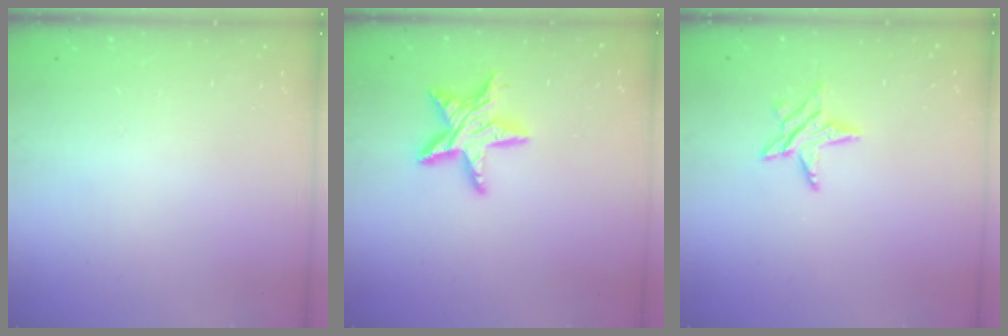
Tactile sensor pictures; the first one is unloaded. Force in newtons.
{"total": 11.7, "press": 11.7, "slide": 0.6}
{"total": 7.0, "press": 7.0, "slide": 0.4}